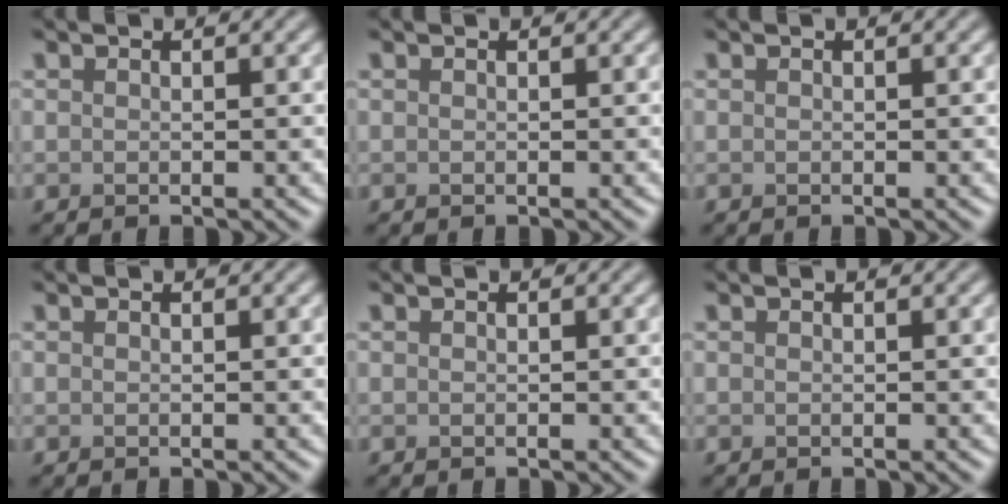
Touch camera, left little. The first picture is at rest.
{"total": 0.0}
{"total": 0.0}
{"total": 0.0}
{"total": 0.0}
{"total": 0.0}